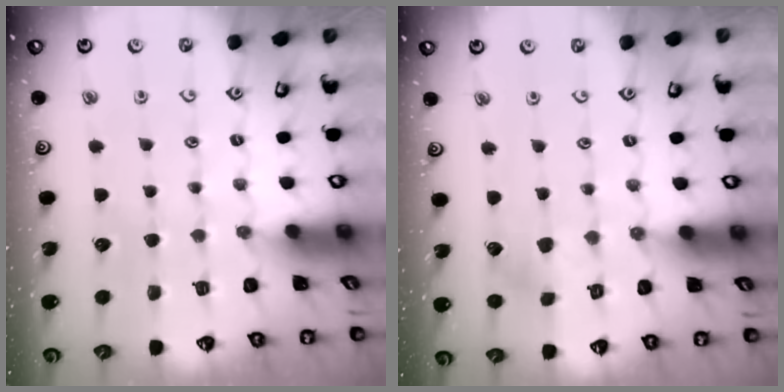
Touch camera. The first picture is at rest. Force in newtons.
{"total": 3.7, "press": 3.6, "slide": 0.5}